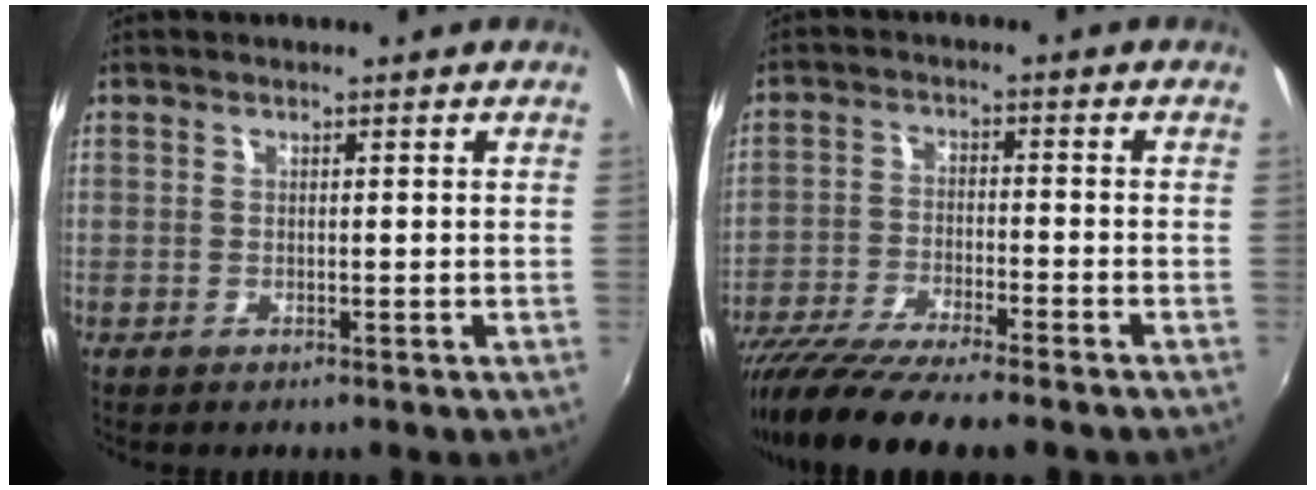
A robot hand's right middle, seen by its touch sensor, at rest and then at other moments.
{"total": 13.6, "force": [-11.3, 1.1, 7.4], "torque": [-0.158, -0.044, -0.198]}